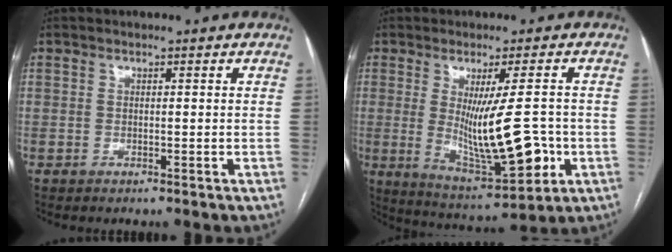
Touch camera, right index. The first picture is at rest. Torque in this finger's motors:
{"motor_torque": [1.14, 0.21, 0.40, 0.17]}